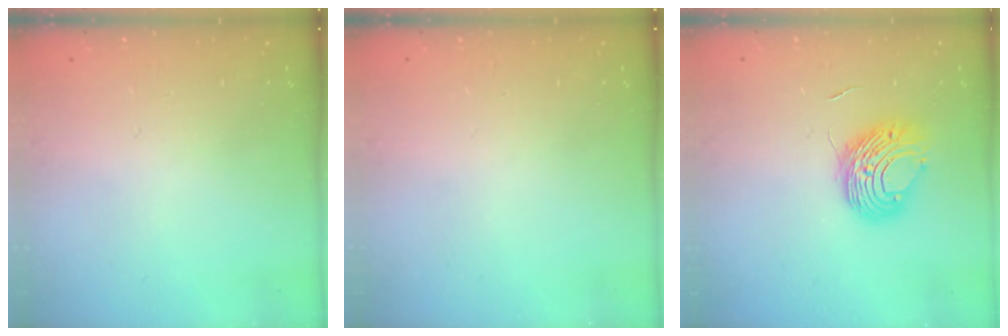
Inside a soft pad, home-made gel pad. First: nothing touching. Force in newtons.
{"total": 0.0}
{"total": 8.5, "press": 8.5, "slide": 0.2}